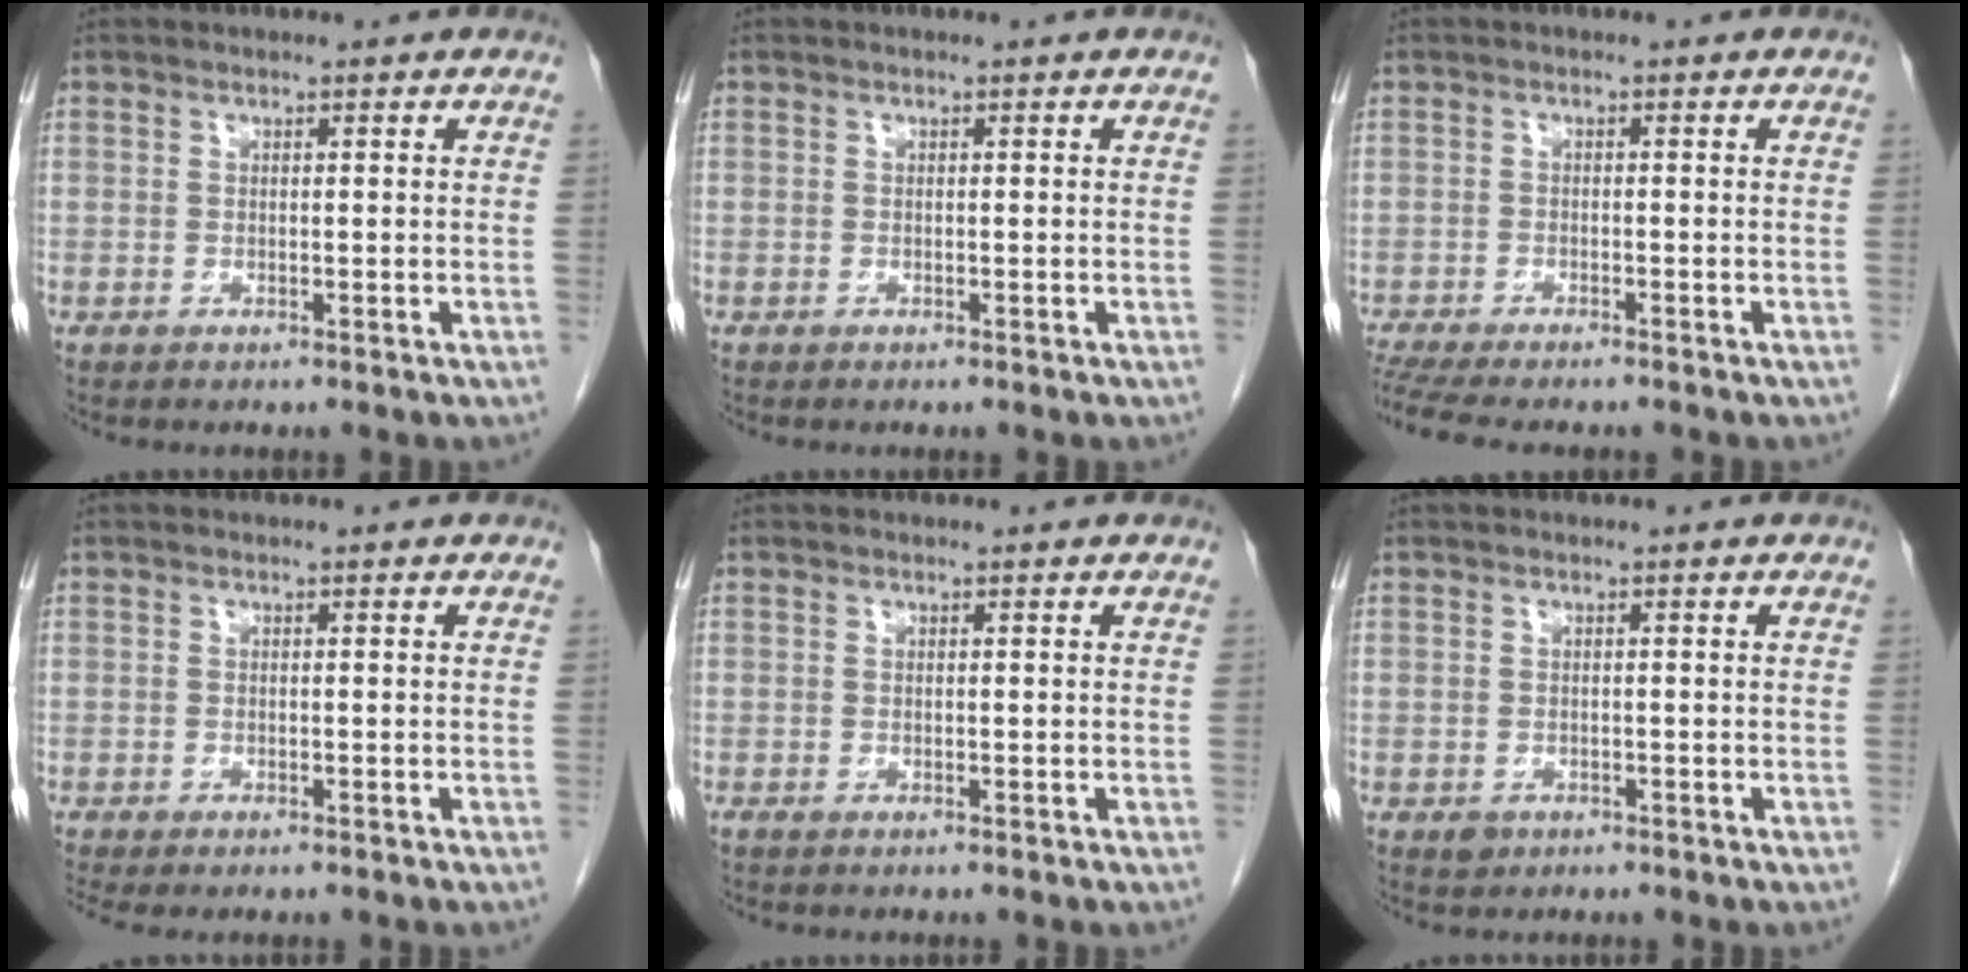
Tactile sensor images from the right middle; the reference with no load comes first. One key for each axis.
{"total": 0.0}
{"total": 4.5, "fx": -3.7, "fy": 0.7, "fz": 2.5, "tx": -0.042, "ty": -0.005, "tz": -0.061}
{"total": 2.1, "fx": -1.7, "fy": 0.6, "fz": 1.1, "tx": -0.010, "ty": -0.005, "tz": -0.021}
{"total": 0.0}
{"total": 1.3, "fx": -0.7, "fy": 1.0, "fz": 0.4, "tx": -0.006, "ty": 0.003, "tz": -0.005}